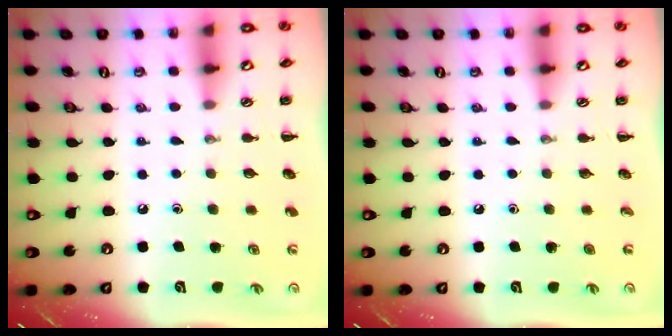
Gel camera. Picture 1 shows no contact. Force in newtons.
{"total": 0.0}